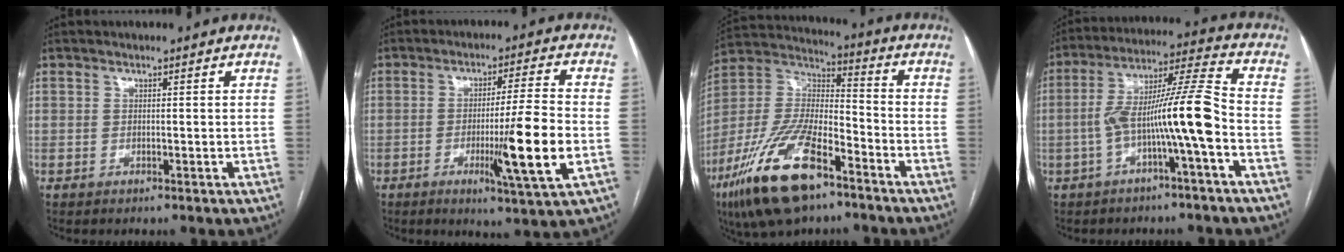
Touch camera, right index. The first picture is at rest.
{"total": 11.9, "force": [-3.0, -0.9, 11.4], "torque": [-0.185, -0.024, -0.053]}
{"total": 20.2, "force": [-12.1, 6.9, 14.6], "torque": [-0.327, -0.016, -0.228]}
{"total": 12.2, "force": [-3.4, -0.3, 11.7], "torque": [-0.210, 0.033, -0.060]}